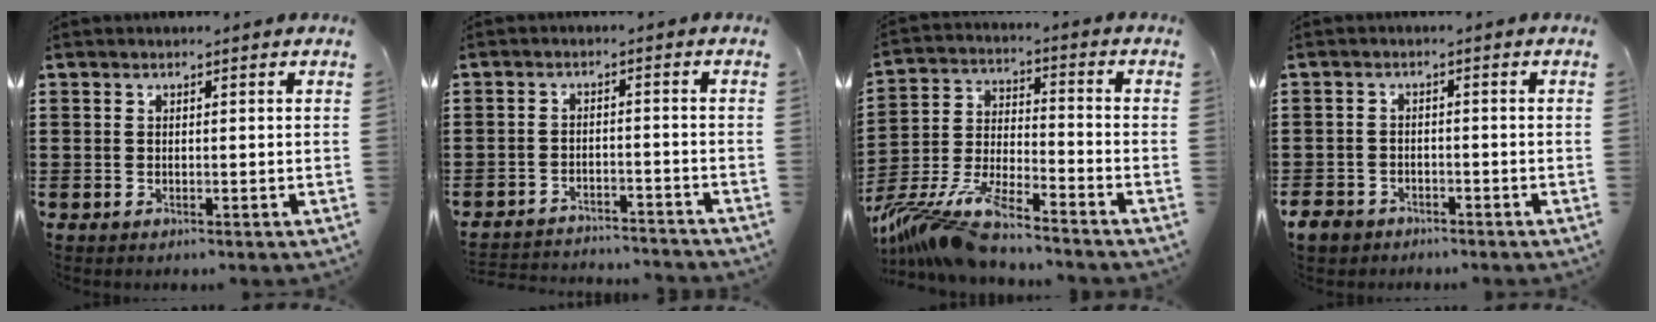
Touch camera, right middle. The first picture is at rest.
{"total": 3.1, "force": [-3.1, 0.1, 0.2], "torque": [-0.011, -0.001, -0.065]}
{"total": 11.0, "force": [-9.7, 1.1, 5.1], "torque": [-0.123, 0.002, -0.198]}
{"total": 2.7, "force": [-2.4, 1.1, 0.5], "torque": [-0.021, -0.002, -0.052]}